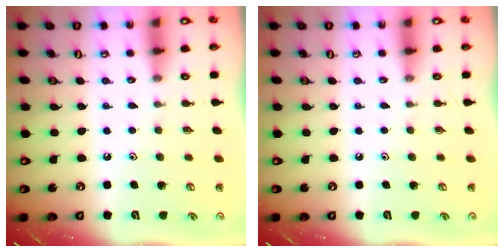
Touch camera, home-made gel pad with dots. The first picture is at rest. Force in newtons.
{"total": 0.0}